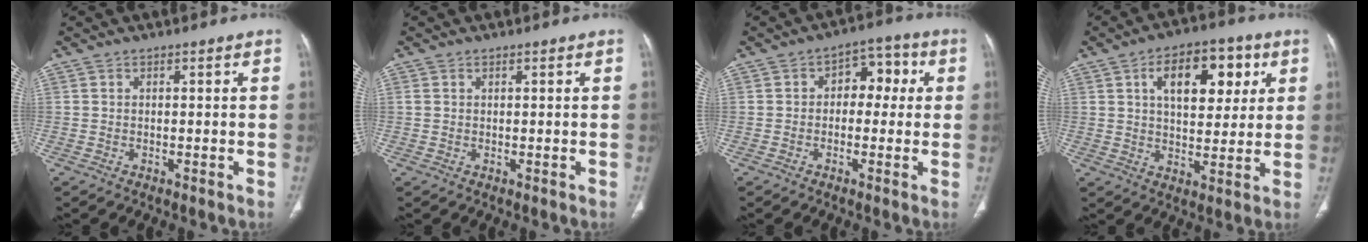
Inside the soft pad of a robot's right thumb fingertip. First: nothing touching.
{"total": 0.8, "force": [0.4, 0.5, 0.4], "torque": [-0.008, 0.004, 0.009]}
{"total": 6.9, "force": [0.8, 4.7, 5.0], "torque": [-0.027, 0.024, 0.002]}
{"total": 13.8, "force": [4.9, 7.7, 10.4], "torque": [-0.116, -0.003, 0.075]}